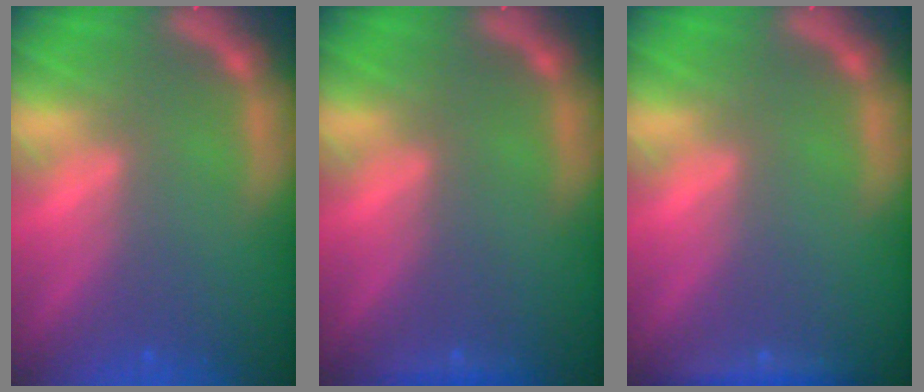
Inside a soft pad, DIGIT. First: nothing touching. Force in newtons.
{"total": 0.9}
{"total": 1.9}